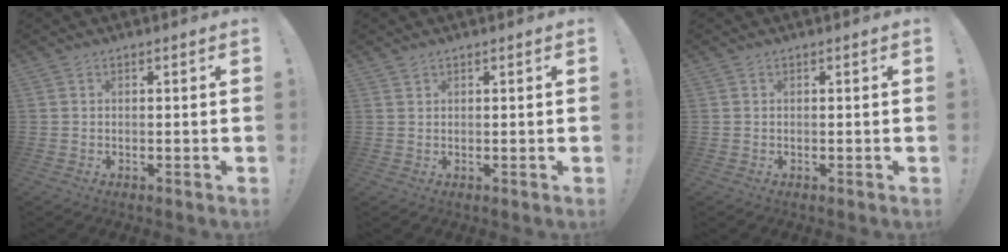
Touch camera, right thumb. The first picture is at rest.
{"total": 0.9, "force": [0.8, 0.4, 0.3], "torque": [0.000, -0.003, 0.015]}
{"total": 0.0}